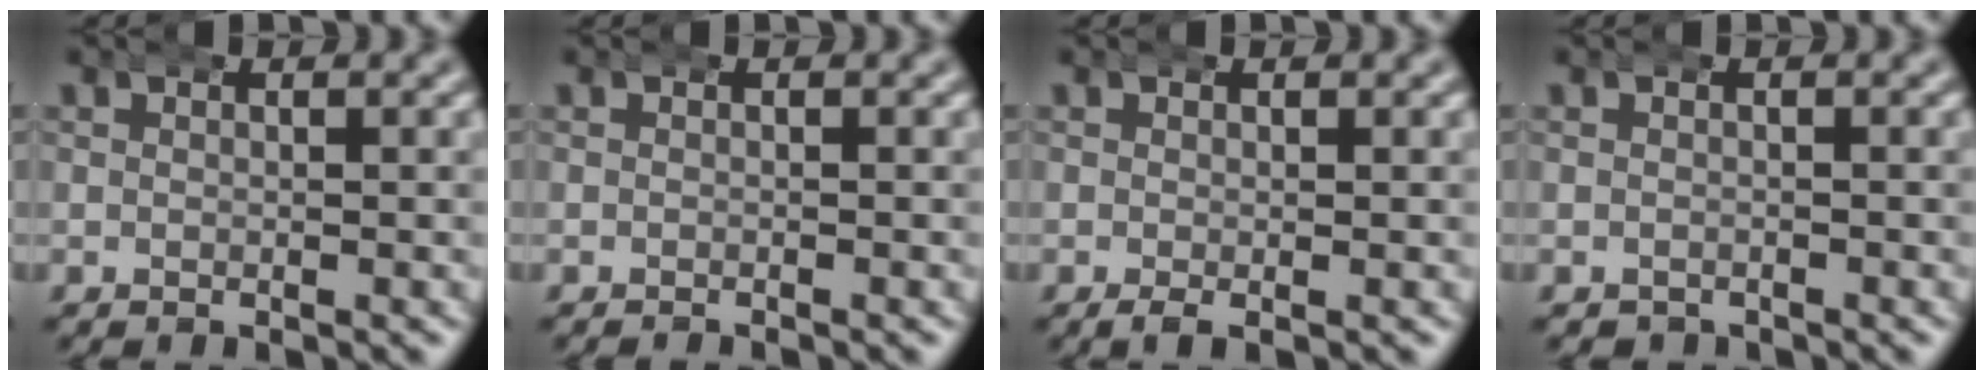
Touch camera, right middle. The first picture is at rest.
{"total": 0.5, "force": [-0.5, -0.1, -0.1], "torque": [-0.002, -0.005, -0.006]}
{"total": 1.0, "force": [-0.5, 0.3, 0.8], "torque": [-0.018, -0.004, -0.007]}
{"total": 1.0, "force": [-0.9, 0.3, -0.2], "torque": [0.002, -0.008, -0.009]}